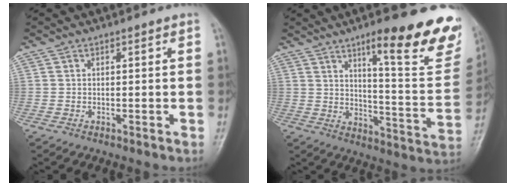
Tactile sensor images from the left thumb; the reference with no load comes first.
{"total": 22.0, "force": [13.6, 4.6, 16.7], "torque": [-0.179, -0.077, 0.188]}